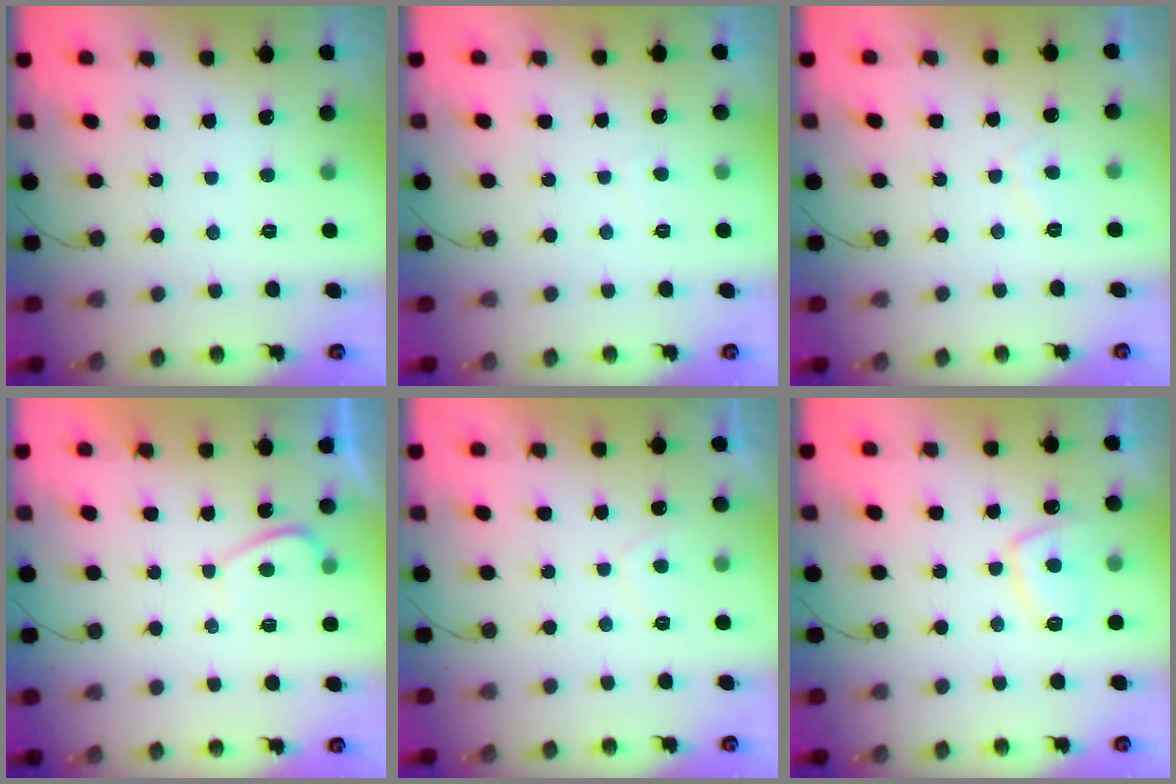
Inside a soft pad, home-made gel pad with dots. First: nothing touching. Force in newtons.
{"total": 0.8, "press": 0.7, "slide": 0.3}
{"total": 1.1, "press": 0.9, "slide": 0.6}
{"total": 1.9, "press": 1.8, "slide": 0.7}
{"total": 2.8, "press": 2.7, "slide": 0.8}
{"total": 7.8, "press": 7.7, "slide": 1.1}